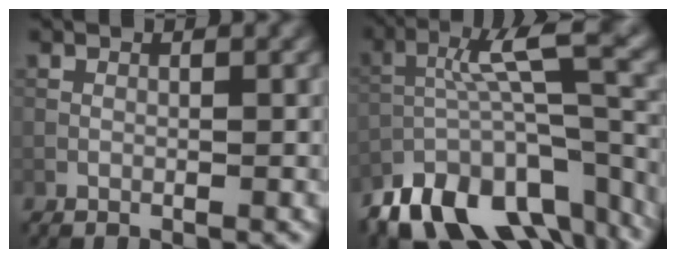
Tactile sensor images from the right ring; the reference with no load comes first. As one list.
[{"total": 12.8, "force": [-7.9, 4.9, 8.8], "torque": [-0.153, 0.010, -0.132]}]